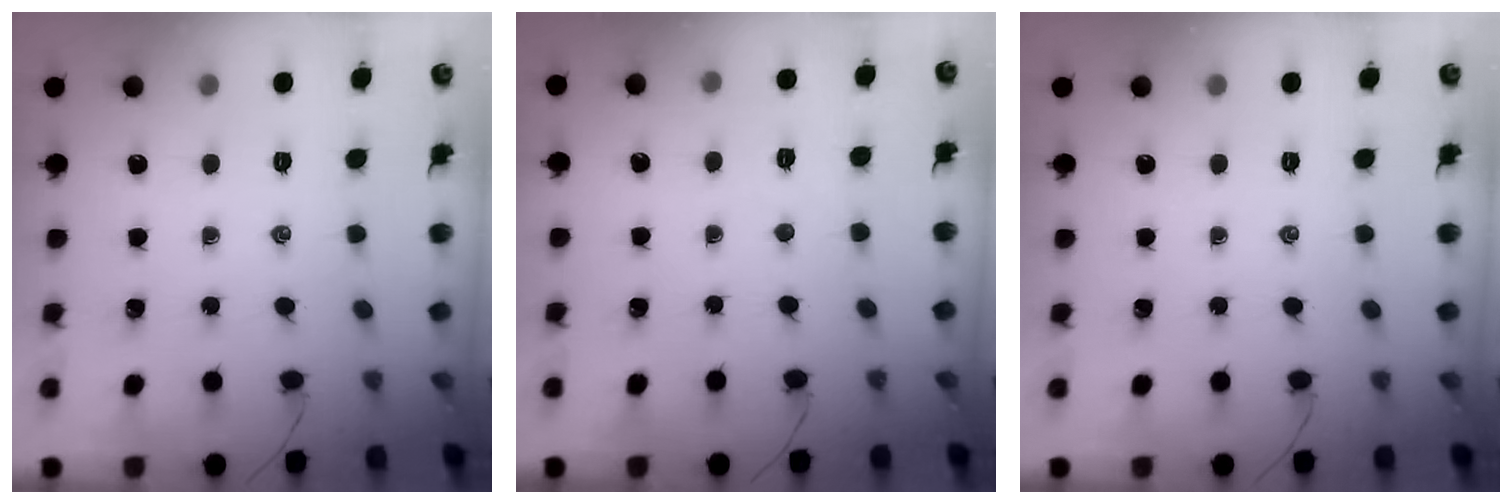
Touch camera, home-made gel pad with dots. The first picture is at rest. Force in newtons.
{"total": 1.8, "press": 1.7, "slide": 0.5}
{"total": 0.0}